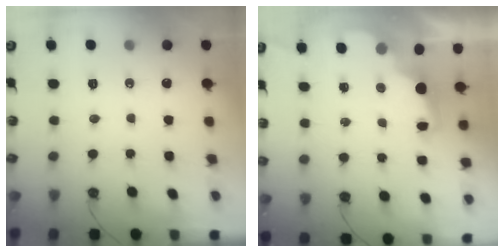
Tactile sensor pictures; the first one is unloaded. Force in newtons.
{"total": 2.7, "press": 2.7, "slide": 0.6}